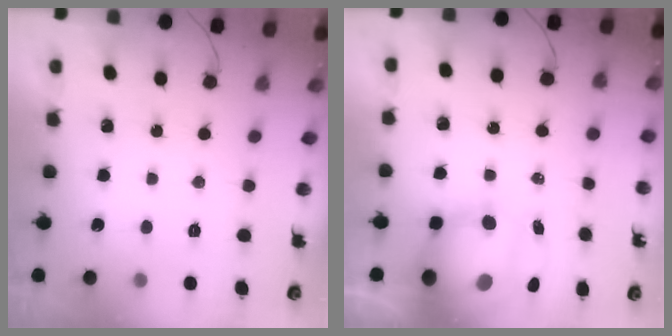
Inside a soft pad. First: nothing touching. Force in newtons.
{"total": 13.3, "press": 12.9, "slide": 3.4}